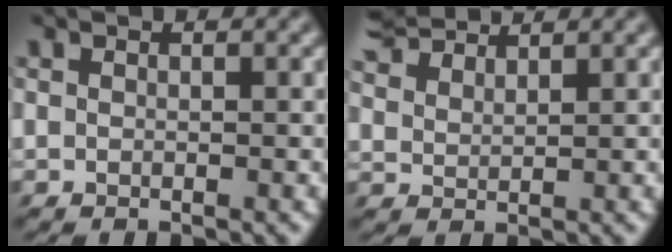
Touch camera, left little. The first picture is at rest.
{"total": 4.5, "force": [4.0, 1.2, 1.9], "torque": [-0.068, 0.018, 0.077]}